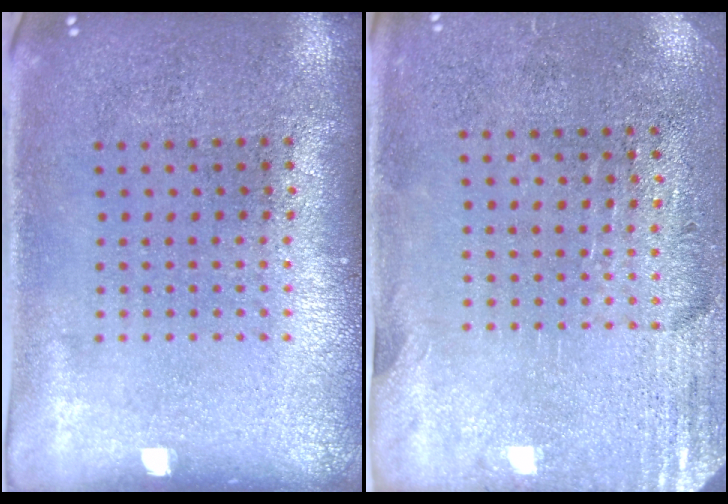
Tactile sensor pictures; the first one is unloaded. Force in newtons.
{"total": 2.8, "press": 2.5, "slide": 1.4}